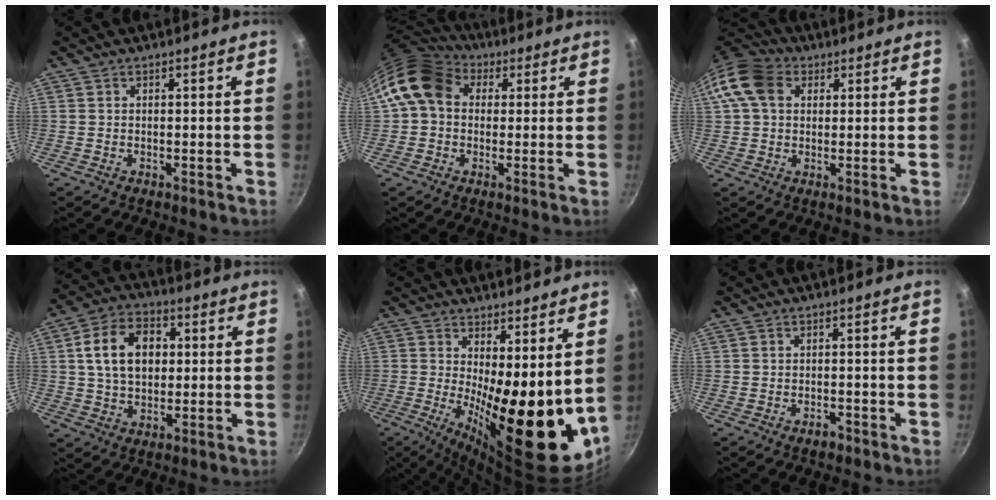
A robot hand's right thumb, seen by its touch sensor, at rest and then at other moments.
{"total": 12.3, "force": [2.5, 9.7, 7.0], "torque": [-0.110, 0.024, 0.025]}
{"total": 10.4, "force": [2.8, 7.8, 6.2], "torque": [-0.099, 0.015, 0.035]}
{"total": 12.9, "force": [2.2, 9.1, 8.8], "torque": [-0.126, 0.013, 0.029]}
{"total": 19.0, "force": [1.7, 6.8, 17.7], "torque": [-0.228, -0.032, 0.038]}
{"total": 1.6, "force": [-1.1, 0.8, 0.8], "torque": [-0.010, 0.011, -0.014]}